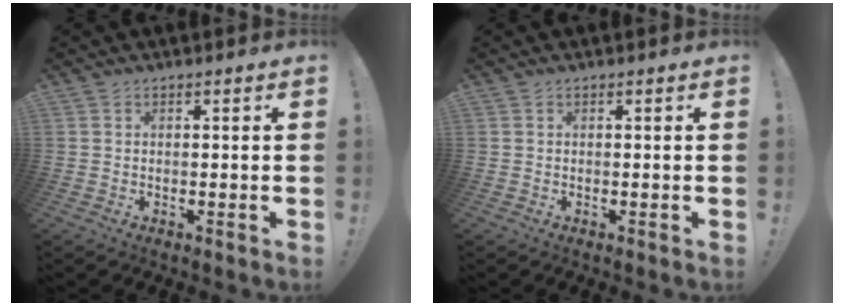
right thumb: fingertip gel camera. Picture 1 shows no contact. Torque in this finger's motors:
{"motor_torque": [0.00, 0.00, 0.00, 0.00, 0.00]}